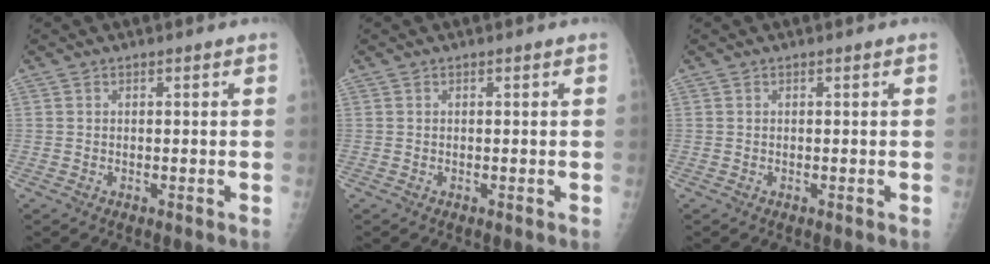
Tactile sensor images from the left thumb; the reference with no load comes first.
{"total": 0.0}
{"total": 0.0}